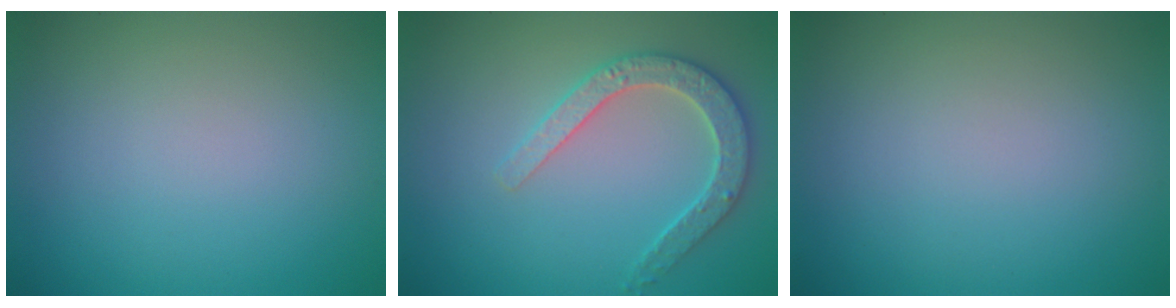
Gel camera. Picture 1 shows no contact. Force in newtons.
{"total": 3.3, "press": 3.2, "slide": 0.8}
{"total": 0.0}